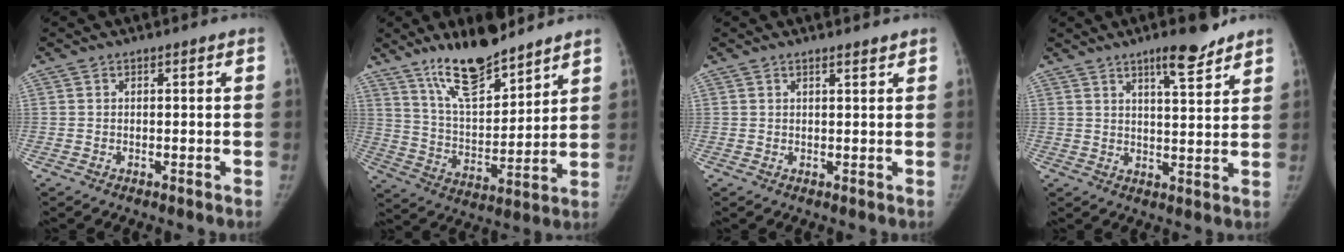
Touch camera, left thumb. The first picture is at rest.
{"total": 15.5, "force": [11.9, 4.7, 8.8], "torque": [-0.119, -0.073, 0.216]}
{"total": 1.3, "force": [1.1, 0.2, 0.7], "torque": [-0.004, -0.006, 0.017]}
{"total": 7.9, "force": [5.6, 1.6, 5.3], "torque": [-0.064, -0.036, 0.084]}